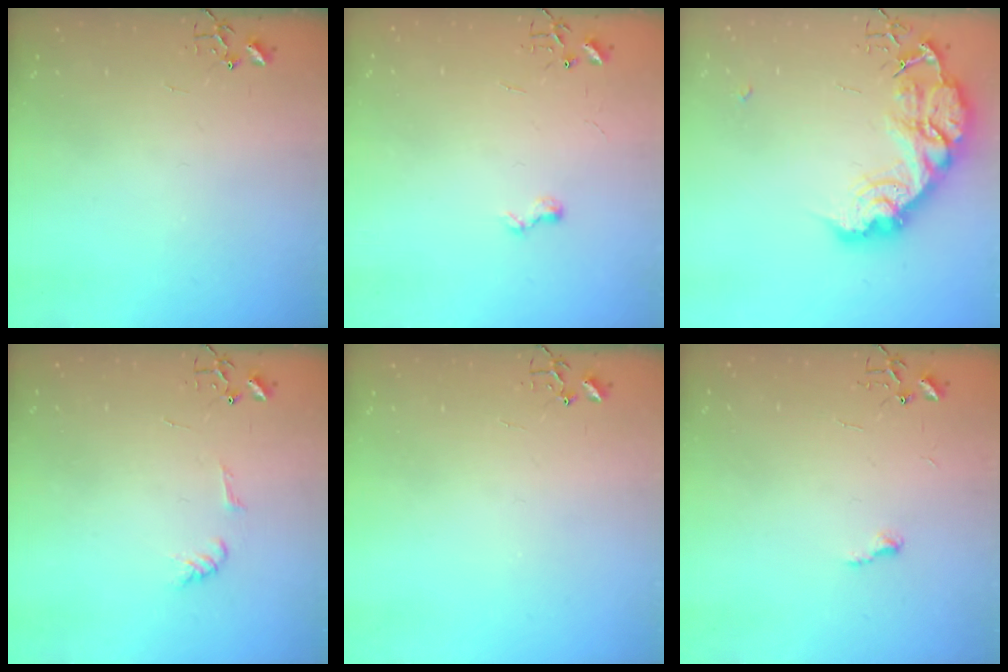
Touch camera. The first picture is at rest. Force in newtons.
{"total": 6.0, "press": 6.0, "slide": 0.7}
{"total": 25.5, "press": 25.4, "slide": 2.1}
{"total": 5.9, "press": 5.9, "slide": 0.6}
{"total": 0.0}
{"total": 4.7, "press": 4.7, "slide": 0.7}